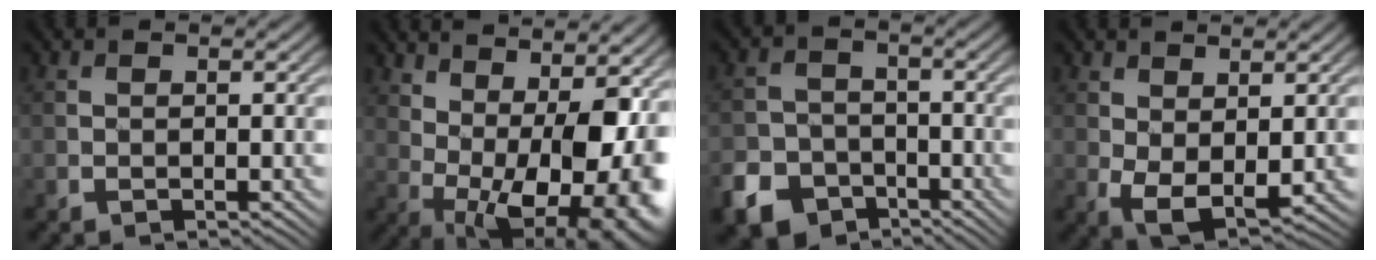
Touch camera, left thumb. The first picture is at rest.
{"total": 17.3, "force": [2.6, 8.5, 14.8], "torque": [-0.186, 0.014, 0.067]}
{"total": 8.8, "force": [-5.4, 6.3, 2.8], "torque": [-0.059, -0.025, -0.106]}
{"total": 4.9, "force": [0.5, 2.6, 4.2], "torque": [-0.092, -0.008, 0.017]}